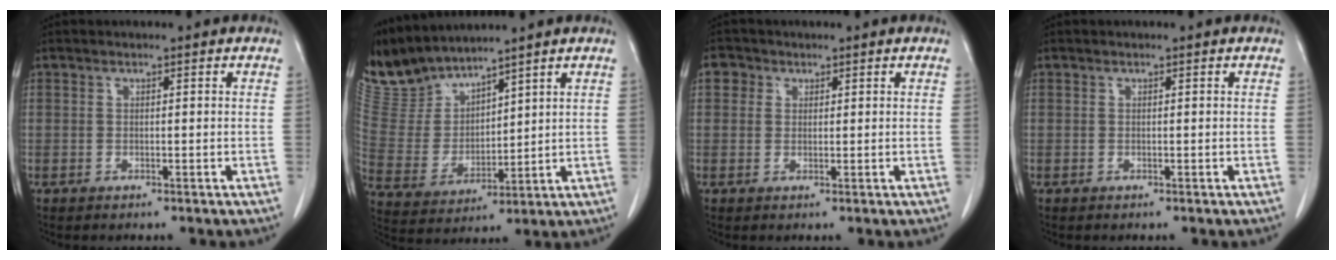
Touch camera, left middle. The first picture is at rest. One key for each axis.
{"total": 8.9, "fx": 8.8, "fy": 0.9, "fz": 0.9, "tx": -0.044, "ty": 0.006, "tz": 0.205}
{"total": 2.3, "fx": 0.9, "fy": 2.1, "fz": 0.5, "tx": -0.004, "ty": 0.006, "tz": 0.009}
{"total": 0.0}